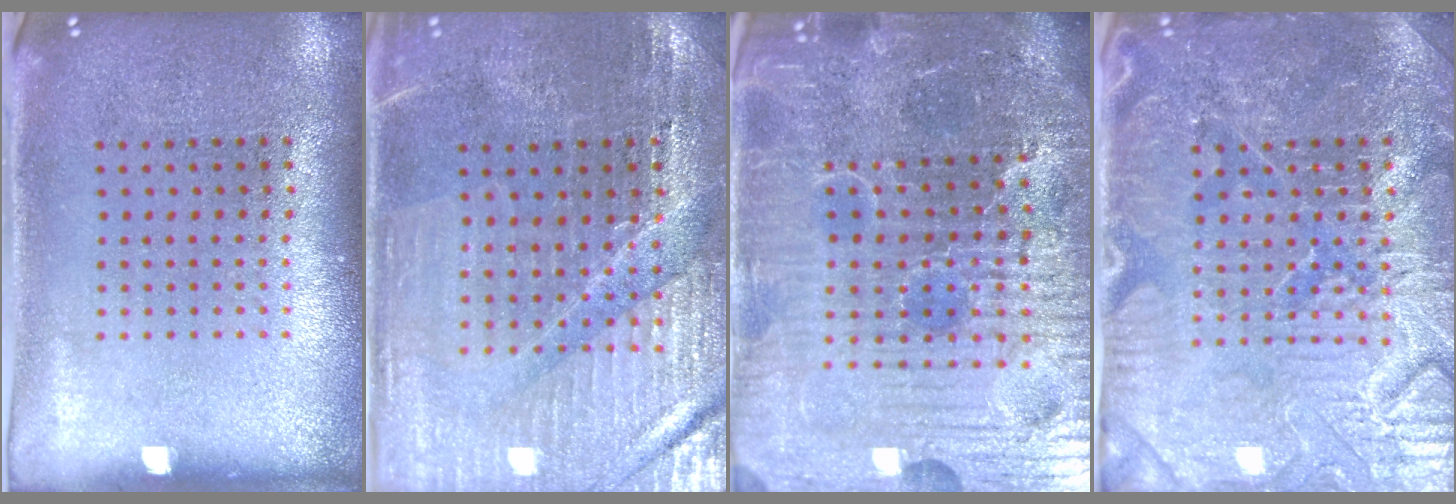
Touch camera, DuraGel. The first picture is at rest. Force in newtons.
{"total": 3.1, "press": 3.0, "slide": 0.5}
{"total": 7.1, "press": 6.3, "slide": 3.2}
{"total": 4.9, "press": 4.7, "slide": 1.4}